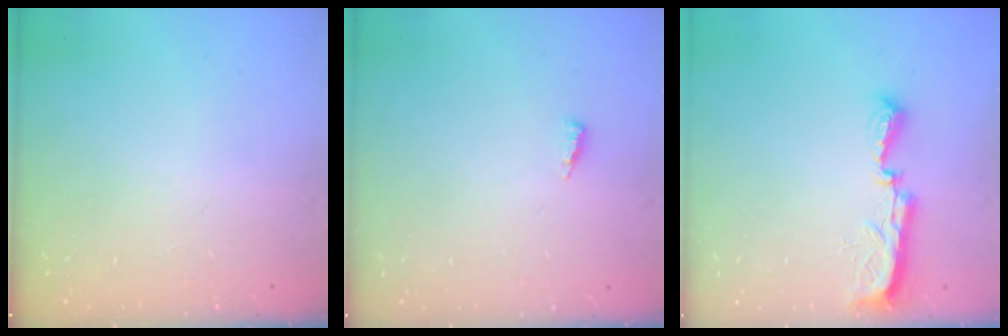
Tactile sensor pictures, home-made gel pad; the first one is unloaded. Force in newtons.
{"total": 4.2, "press": 4.2, "slide": 0.6}
{"total": 7.8, "press": 7.8, "slide": 0.8}